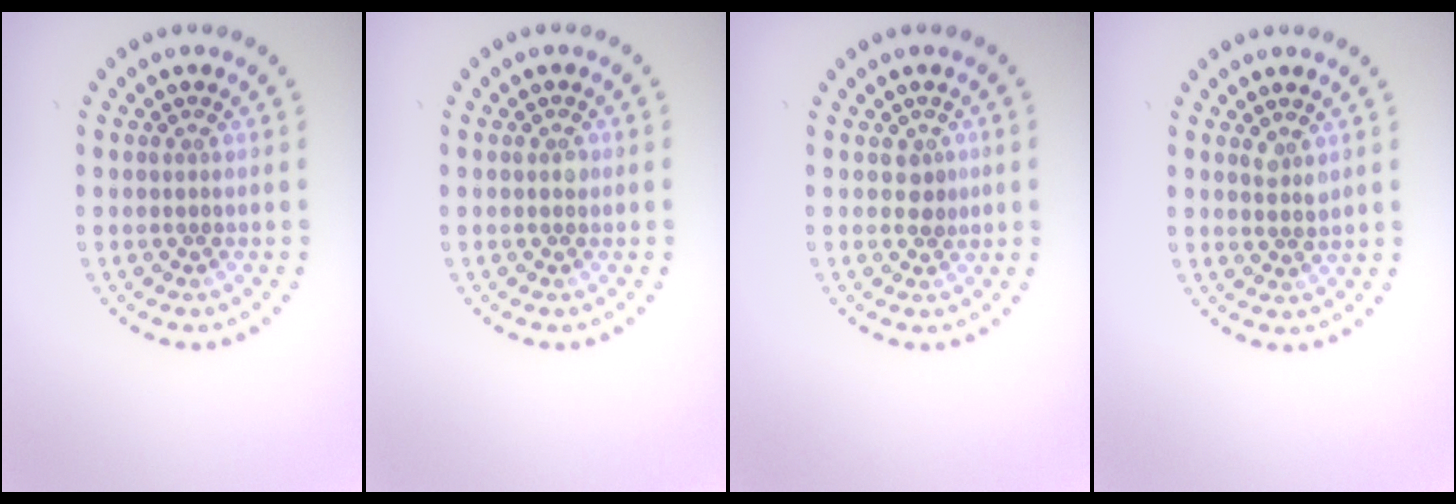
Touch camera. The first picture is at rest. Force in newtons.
{"total": 0.6, "press": 0.5, "slide": 0.3}
{"total": 1.1, "press": 0.9, "slide": 0.6}
{"total": 1.2, "press": 1.1, "slide": 0.5}